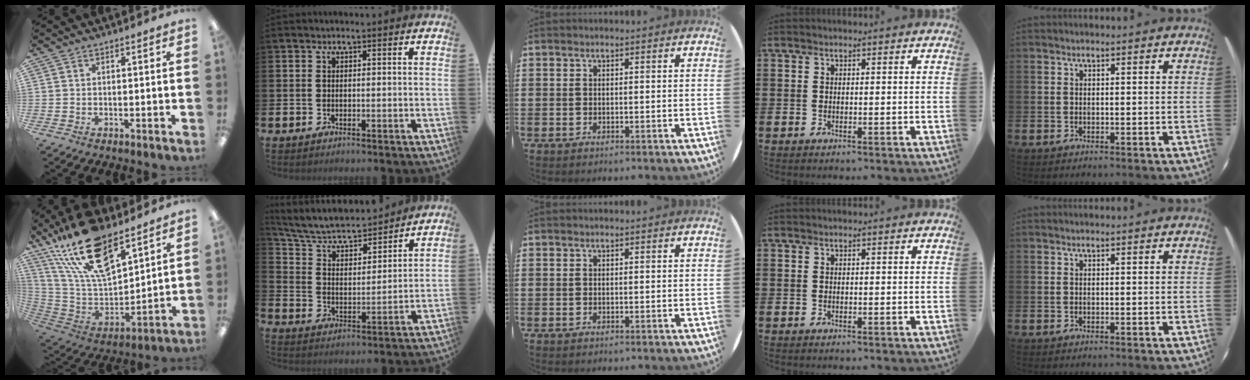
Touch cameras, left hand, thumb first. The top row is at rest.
{"thumb": {"total": 22.9, "force": [16.0, 9.6, 13.2], "torque": [-0.251, -0.090, 0.285]}, "index": {"total": 6.9, "force": [6.4, 1.8, 2.0], "torque": [-0.078, -0.048, 0.108]}}